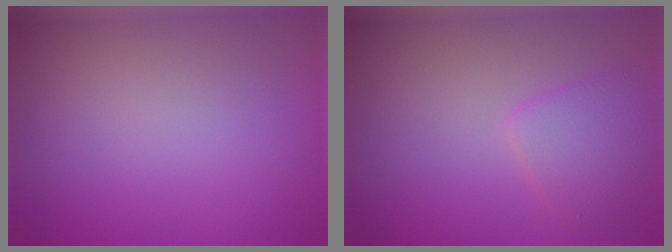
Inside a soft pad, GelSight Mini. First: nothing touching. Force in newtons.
{"total": 2.3, "press": 2.3, "slide": 0.1}